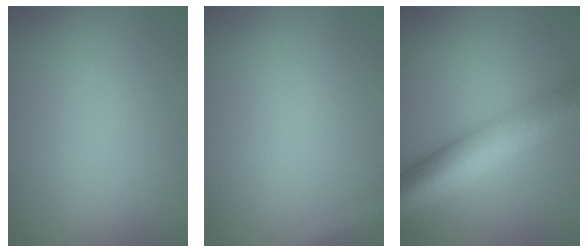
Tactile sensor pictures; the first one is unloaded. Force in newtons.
{"total": 2.4, "press": 2.4, "slide": 0.1}
{"total": 10.4, "press": 10.4, "slide": 0.2}